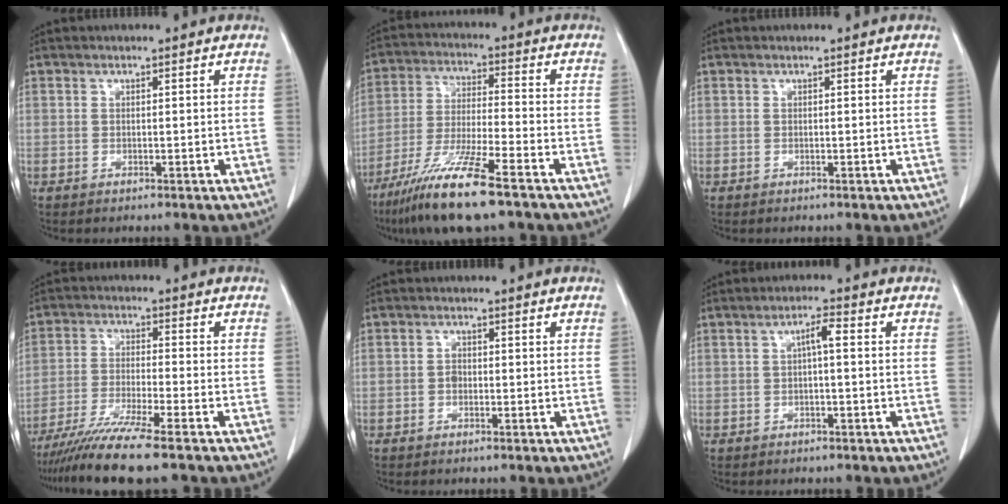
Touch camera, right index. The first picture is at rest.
{"total": 12.9, "force": [-8.7, 0.5, 9.6], "torque": [-0.192, -0.037, -0.162]}
{"total": 0.0}
{"total": 9.6, "force": [-7.6, -1.2, 5.8], "torque": [-0.101, -0.031, -0.133]}
{"total": 1.3, "force": [-0.3, 1.0, 0.8], "torque": [-0.013, 0.004, -0.006]}
{"total": 2.7, "force": [0.4, 0.4, 2.7], "torque": [-0.047, 0.008, 0.007]}